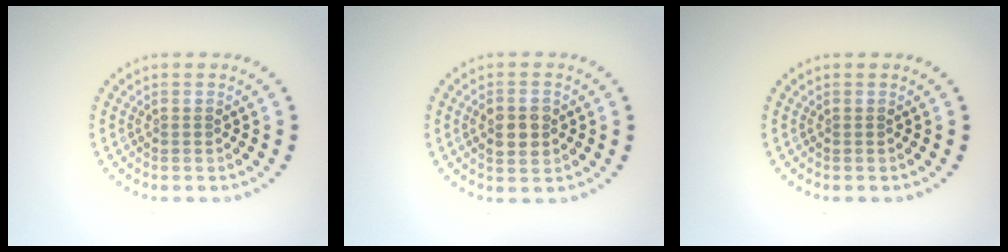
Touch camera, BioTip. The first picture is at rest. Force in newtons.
{"total": 2.8, "press": 2.8, "slide": 0.3}
{"total": 0.0}